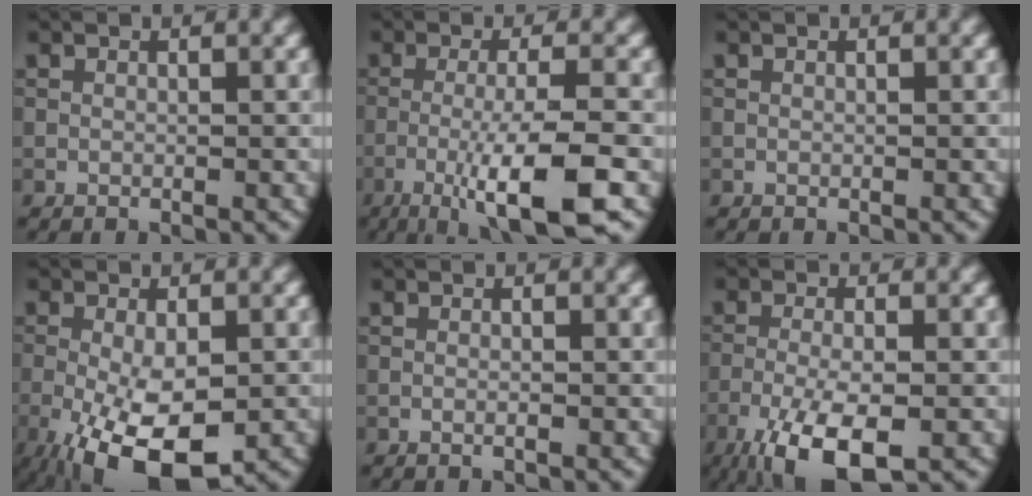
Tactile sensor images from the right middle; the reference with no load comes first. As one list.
[{"total": 8.1, "force": [-3.6, 1.3, 7.2], "torque": [-0.108, 0.006, -0.069]}, {"total": 0.0}, {"total": 8.9, "force": [-3.7, 3.6, 7.2], "torque": [-0.144, -0.021, -0.052]}, {"total": 0.6, "force": [-0.2, 0.1, 0.5], "torque": [-0.010, -0.003, -0.004]}, {"total": 7.4, "force": [-4.1, 2.3, 5.7], "torque": [-0.117, -0.012, -0.078]}]